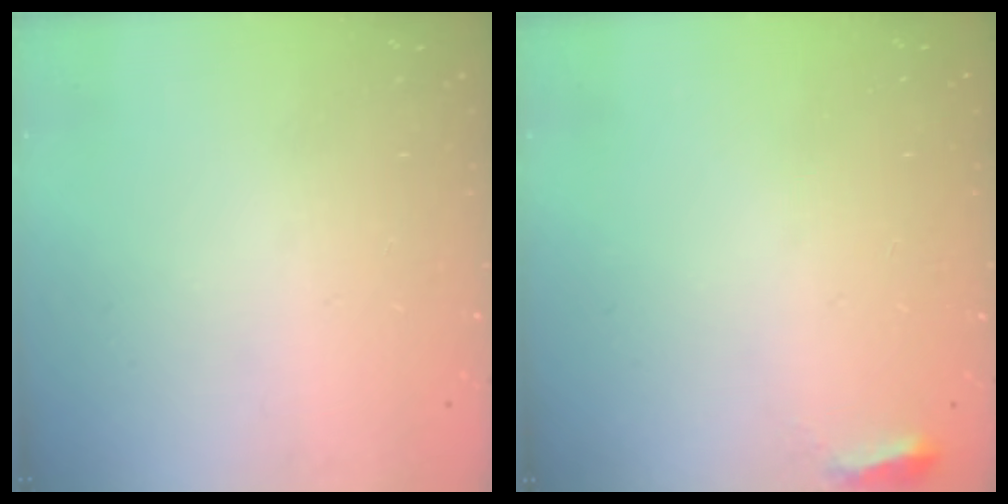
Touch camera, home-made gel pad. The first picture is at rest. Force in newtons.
{"total": 5.0, "press": 4.9, "slide": 1.0}